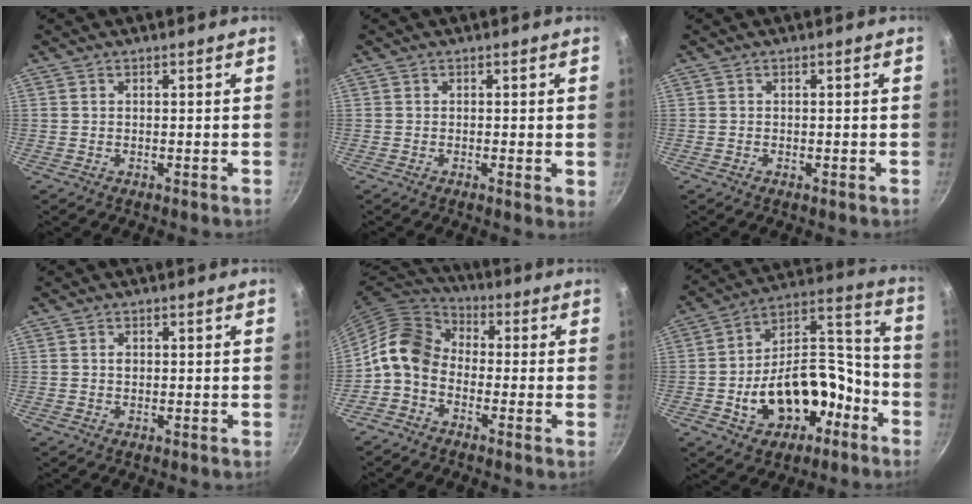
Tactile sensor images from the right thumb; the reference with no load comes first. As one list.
[{"total": 2.8, "force": [-0.2, 0.9, 2.6], "torque": [-0.029, -0.008, -0.006]}, {"total": 0.6, "force": [-0.3, 0.3, 0.4], "torque": [-0.004, 0.002, -0.005]}, {"total": 0.9, "force": [0.1, 0.7, 0.6], "torque": [-0.006, 0.002, 0.002]}, {"total": 9.9, "force": [-2.2, 7.3, 6.3], "torque": [-0.101, 0.040, -0.068]}, {"total": 20.3, "force": [-7.7, 13.2, 13.4], "torque": [-0.179, 0.089, -0.103]}]